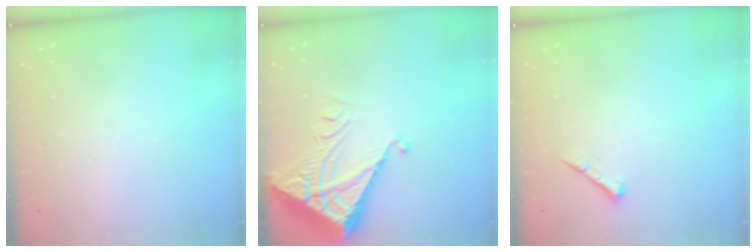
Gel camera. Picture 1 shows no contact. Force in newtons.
{"total": 7.4, "press": 7.3, "slide": 0.8}
{"total": 4.3, "press": 4.3, "slide": 0.5}